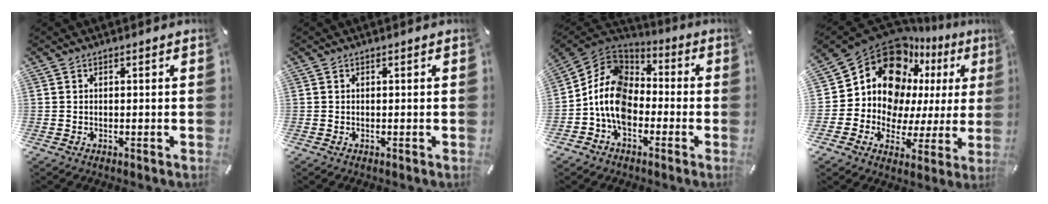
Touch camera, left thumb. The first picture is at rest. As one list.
[{"total": 0.0}, {"total": 11.8, "force": [-4.4, 9.0, 6.3], "torque": [-0.156, 0.024, -0.088]}, {"total": 16.7, "force": [8.1, 12.4, 7.8], "torque": [-0.143, -0.088, 0.146]}]